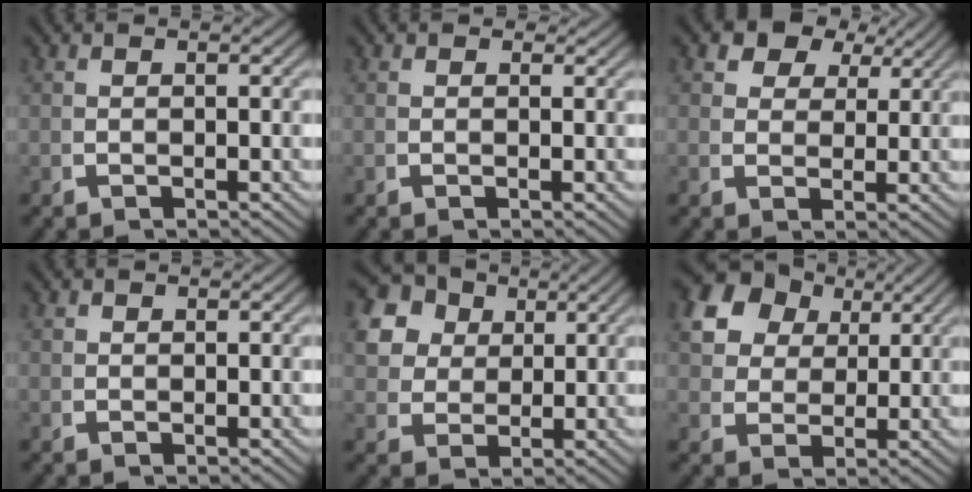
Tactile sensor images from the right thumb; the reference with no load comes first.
{"total": 1.1, "force": [0.8, 0.7, 0.3], "torque": [-0.002, -0.001, 0.009]}
{"total": 5.5, "force": [3.6, 3.3, 2.7], "torque": [-0.053, -0.004, 0.064]}
{"total": 0.9, "force": [0.6, 0.6, 0.2], "torque": [-0.004, -0.004, 0.016]}
{"total": 10.2, "force": [3.8, 8.2, 4.9], "torque": [-0.111, -0.004, 0.062]}
{"total": 9.7, "force": [4.1, 7.2, 5.0], "torque": [-0.117, -0.006, 0.076]}